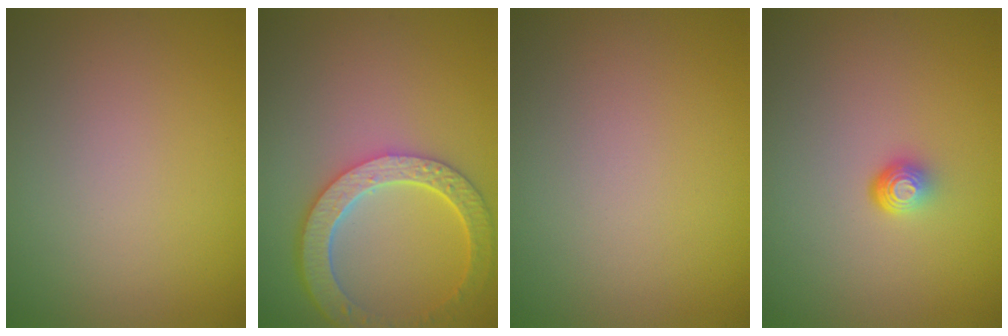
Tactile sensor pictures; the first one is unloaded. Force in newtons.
{"total": 5.9, "press": 4.7, "slide": 3.6}
{"total": 0.0}
{"total": 1.7, "press": 1.1, "slide": 1.3}